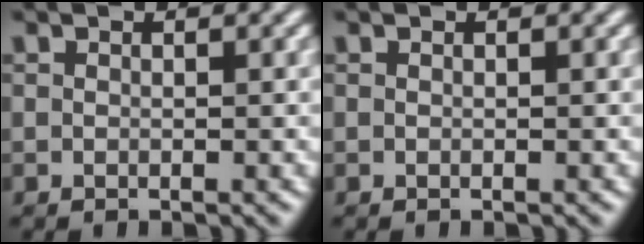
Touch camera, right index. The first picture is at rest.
{"total": 0.0}